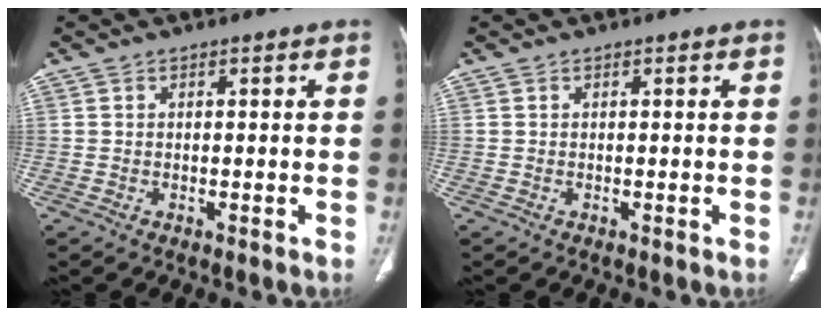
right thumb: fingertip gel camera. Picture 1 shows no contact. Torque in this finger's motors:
{"motor_torque": [0.01, 0.01, -0.03, 0.03, 0.00]}